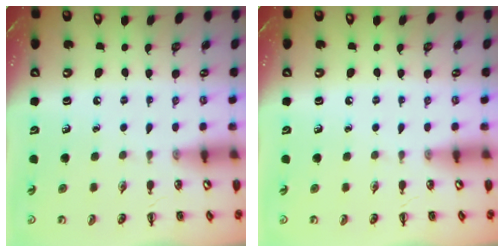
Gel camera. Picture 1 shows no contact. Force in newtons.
{"total": 0.0}